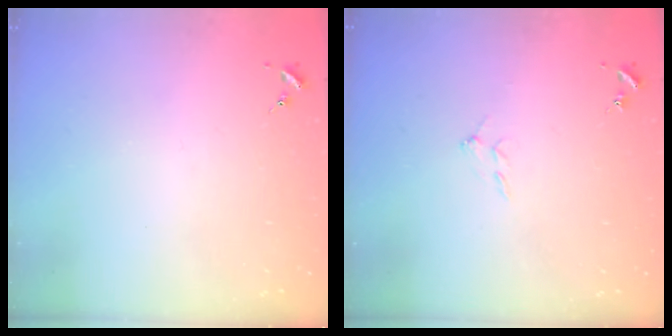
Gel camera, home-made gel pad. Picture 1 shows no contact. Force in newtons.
{"total": 5.0, "press": 5.0, "slide": 0.9}